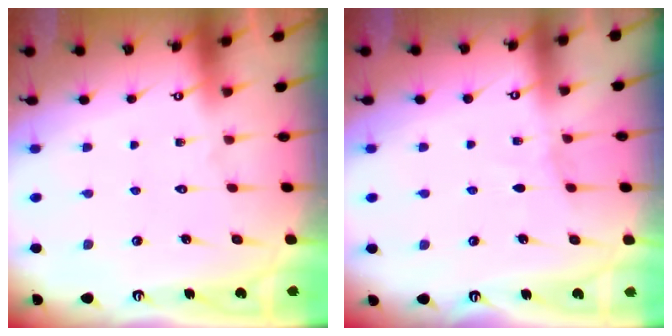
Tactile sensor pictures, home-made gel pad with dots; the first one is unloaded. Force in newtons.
{"total": 2.7, "press": 2.7, "slide": 0.3}